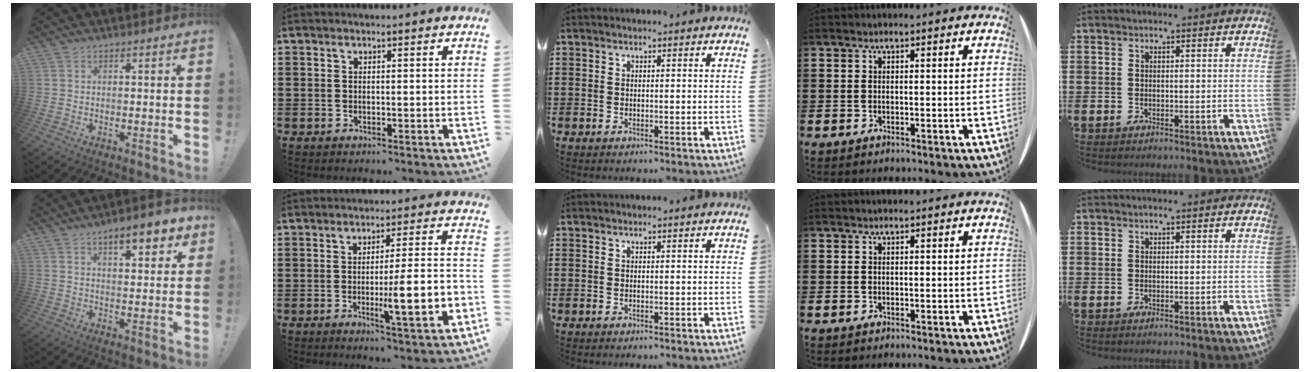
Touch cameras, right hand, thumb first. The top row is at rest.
{"thumb": {"total": 8.8, "force": [5.5, 2.4, 6.5], "torque": [-0.084, -0.027, 0.090]}, "index": {"total": 10.6, "force": [-2.6, 1.5, 10.2], "torque": [-0.156, -0.013, -0.045]}}